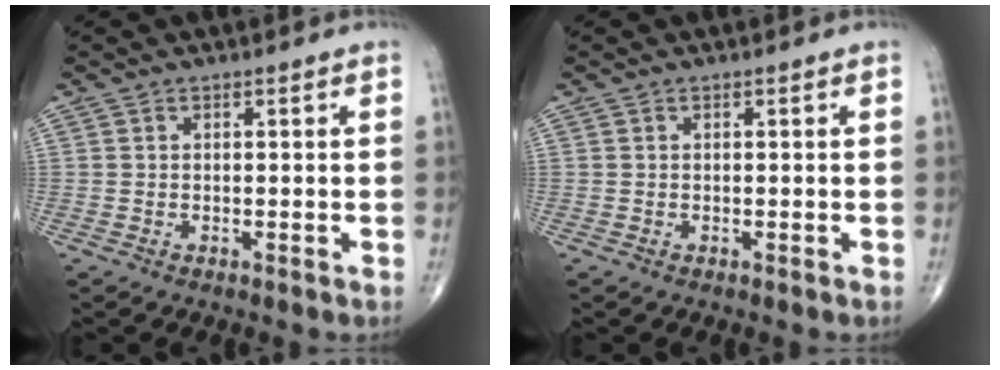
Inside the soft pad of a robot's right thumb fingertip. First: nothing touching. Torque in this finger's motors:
{"motor_torque": [-0.15, 0.15, -0.12, -0.07, 0.01]}